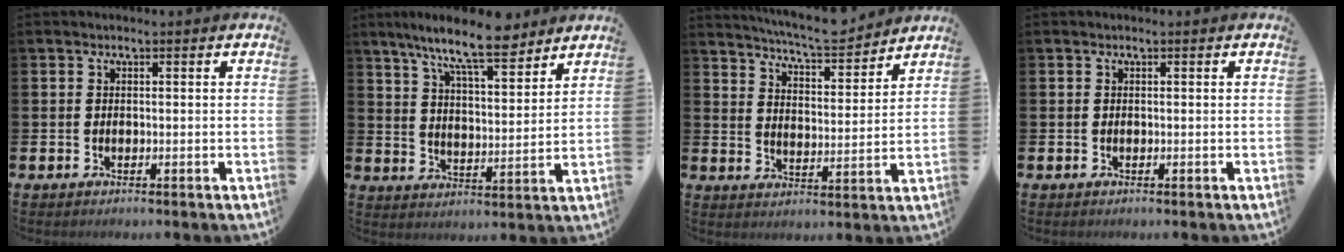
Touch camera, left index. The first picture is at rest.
{"total": 10.4, "force": [9.0, 1.9, 4.9], "torque": [-0.103, -0.042, 0.157]}
{"total": 7.0, "force": [6.9, 0.3, 1.4], "torque": [-0.040, -0.049, 0.121]}
{"total": 0.0}